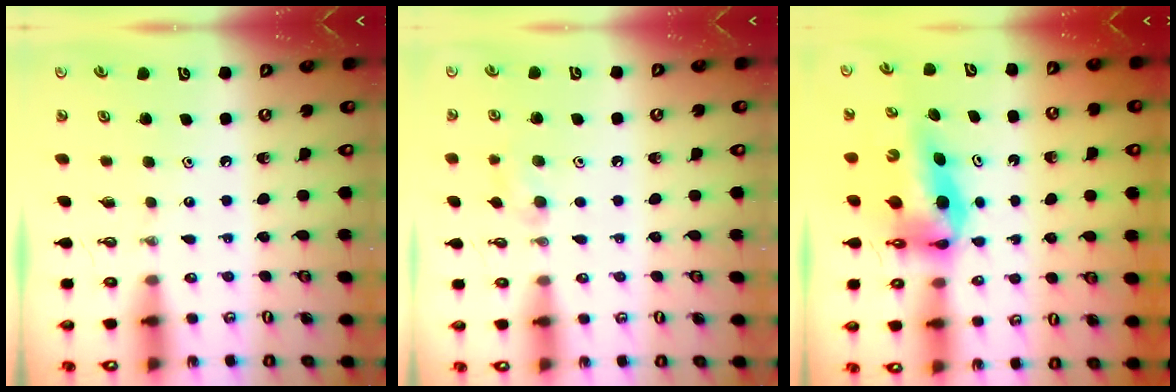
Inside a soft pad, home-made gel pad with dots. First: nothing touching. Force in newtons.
{"total": 6.4, "press": 6.3, "slide": 1.3}
{"total": 9.0, "press": 8.6, "slide": 2.5}